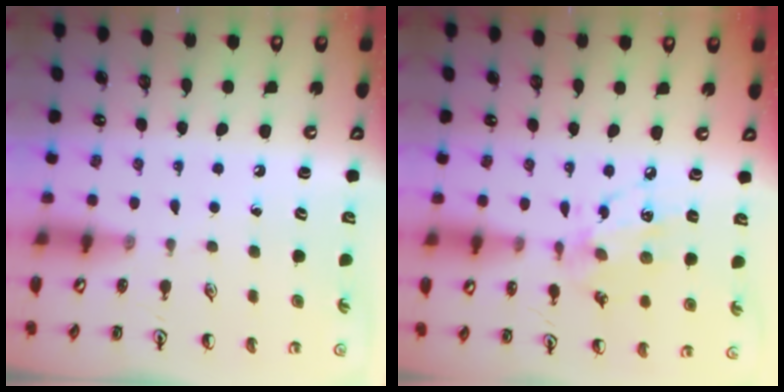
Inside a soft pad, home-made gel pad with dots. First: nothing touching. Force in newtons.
{"total": 9.7, "press": 9.7, "slide": 0.7}